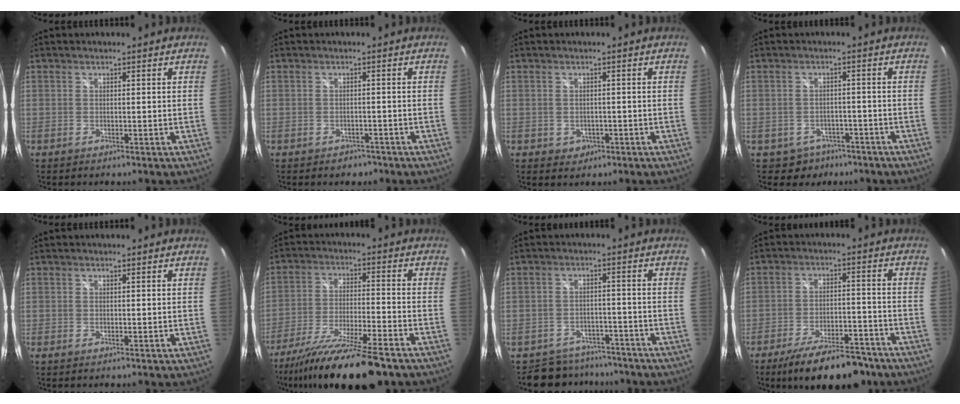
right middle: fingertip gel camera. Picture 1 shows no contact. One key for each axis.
{"total": 2.8, "fx": -2.0, "fy": 1.8, "fz": 0.5, "tx": -0.012, "ty": -0.002, "tz": -0.026}
{"total": 2.6, "fx": -0.8, "fy": 2.3, "fz": 0.9, "tx": -0.021, "ty": -0.002, "tz": -0.005}
{"total": 5.6, "fx": -3.7, "fy": 4.1, "fz": 0.7, "tx": -0.023, "ty": 0.012, "tz": -0.043}
{"total": 0.0}
{"total": 18.1, "fx": -14.6, "fy": 1.9, "fz": 10.6, "tx": -0.207, "ty": -0.043, "tz": -0.245}
{"total": 8.3, "fx": -7.2, "fy": 4.0, "fz": 1.0, "tx": -0.029, "ty": 0.010, "tz": -0.097}
{"total": 15.6, "fx": -12.4, "fy": 4.7, "fz": 8.3, "tx": -0.150, "ty": -0.015, "tz": -0.179}